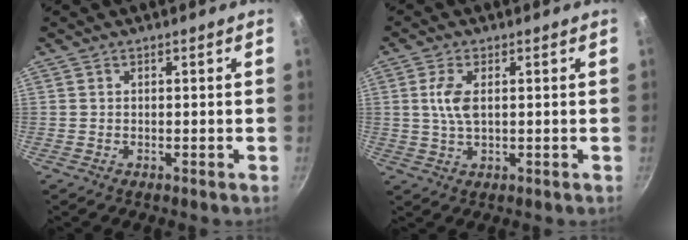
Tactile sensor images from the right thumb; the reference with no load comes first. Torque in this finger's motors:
{"motor_torque": [0.06, 0.03, 1.03, 0.30, 0.19]}